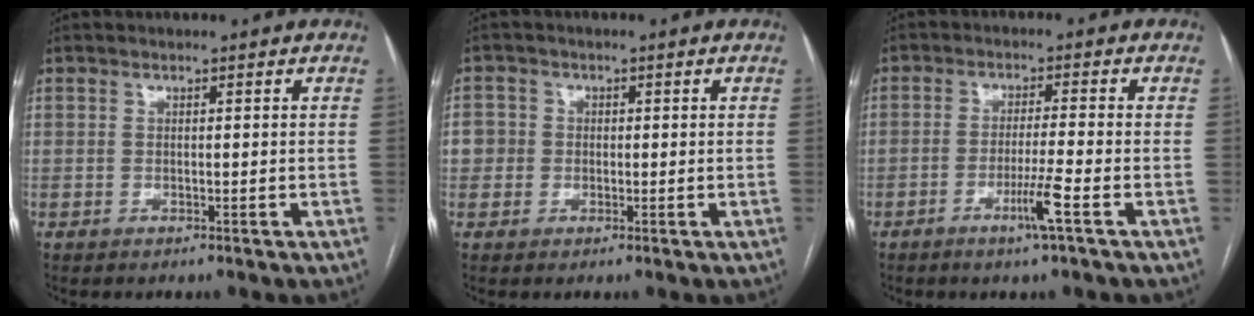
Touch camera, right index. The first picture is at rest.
{"total": 3.4, "force": [0.0, 3.4, 0.3], "torque": [0.008, 0.015, -0.002]}
{"total": 4.8, "force": [-2.4, -0.8, 4.1], "torque": [-0.076, -0.010, -0.046]}